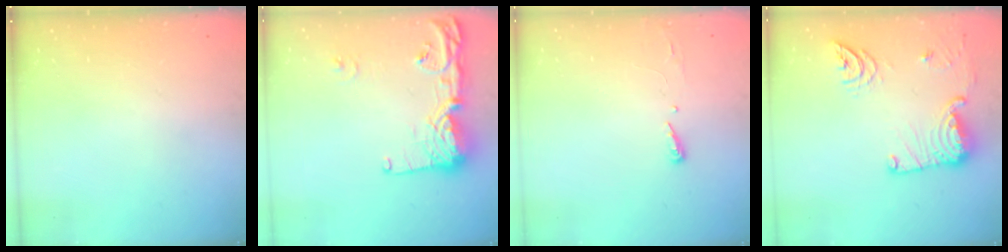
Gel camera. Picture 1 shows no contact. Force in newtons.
{"total": 14.9, "press": 14.8, "slide": 1.2}
{"total": 2.9, "press": 2.9, "slide": 0.4}
{"total": 15.7, "press": 15.5, "slide": 2.6}